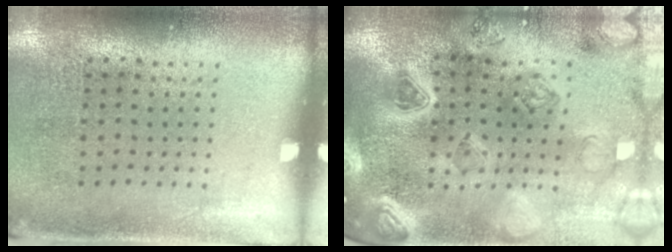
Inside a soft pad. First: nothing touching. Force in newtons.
{"total": 4.0, "press": 3.6, "slide": 1.6}